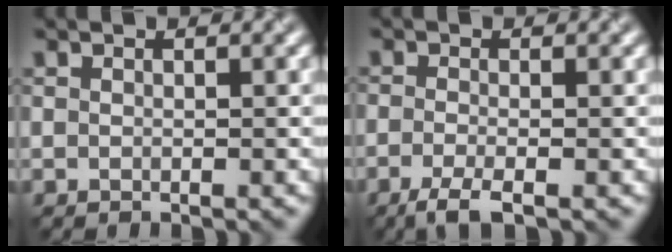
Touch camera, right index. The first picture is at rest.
{"total": 2.7, "force": [-1.6, 0.6, 2.0], "torque": [-0.045, -0.006, -0.038]}